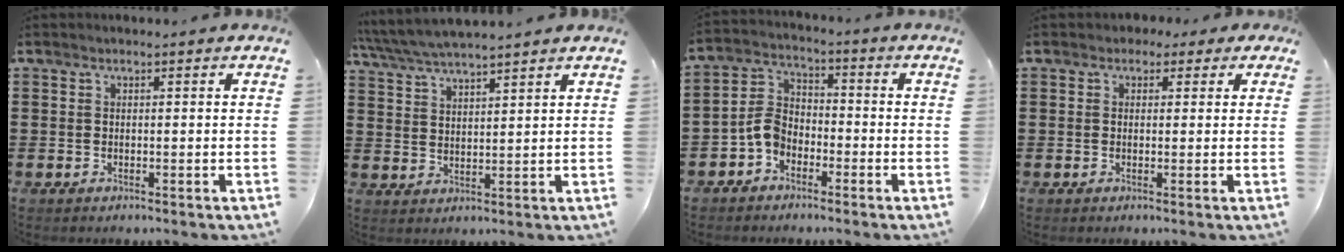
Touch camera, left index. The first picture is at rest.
{"total": 4.3, "force": [4.1, 0.2, 1.3], "torque": [-0.041, -0.017, 0.072]}
{"total": 5.3, "force": [-3.2, 3.5, 2.6], "torque": [-0.070, 0.011, -0.068]}
{"total": 1.6, "force": [0.5, 1.4, 0.5], "torque": [-0.008, 0.006, 0.005]}